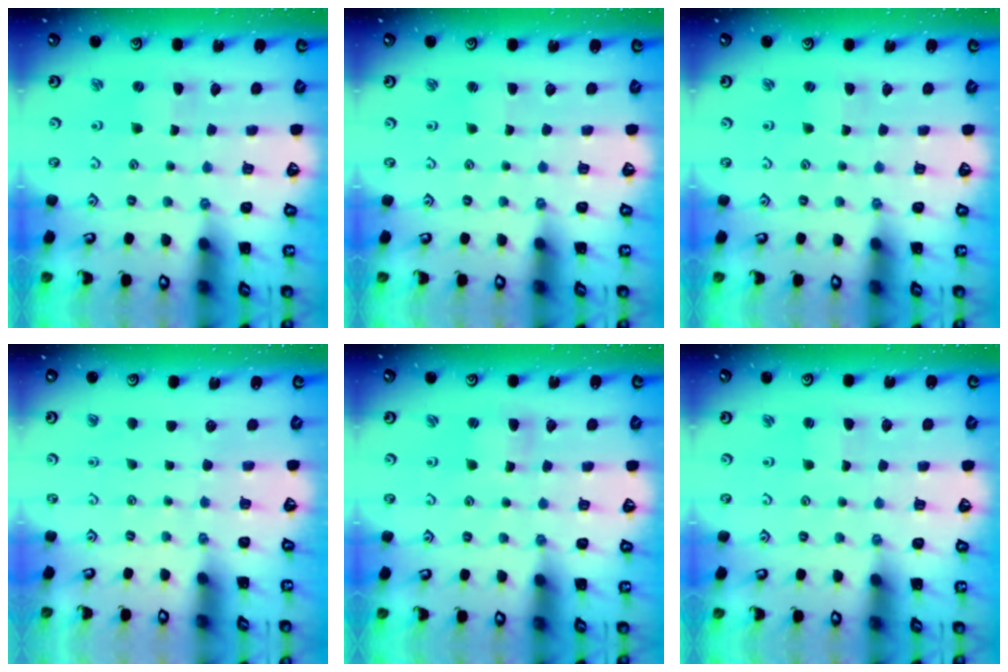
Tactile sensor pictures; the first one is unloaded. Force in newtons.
{"total": 1.3, "press": 1.3, "slide": 0.2}
{"total": 1.7, "press": 1.7, "slide": 0.2}
{"total": 0.0}
{"total": 2.2, "press": 2.2, "slide": 0.3}
{"total": 0.5, "press": 0.5, "slide": 0.0}